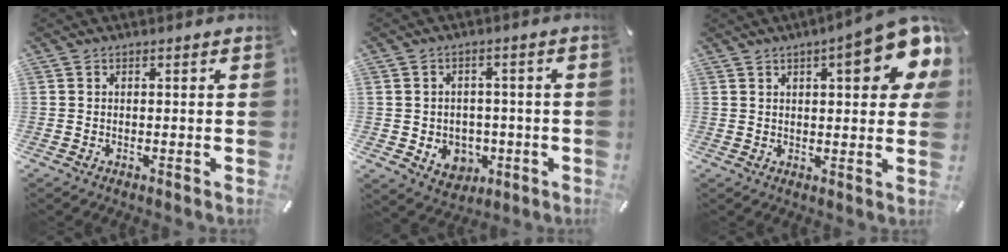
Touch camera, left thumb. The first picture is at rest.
{"total": 6.2, "force": [-0.9, 5.7, 2.1], "torque": [-0.027, 0.001, -0.014]}
{"total": 13.8, "force": [6.6, 4.3, 11.4], "torque": [-0.146, -0.032, 0.103]}